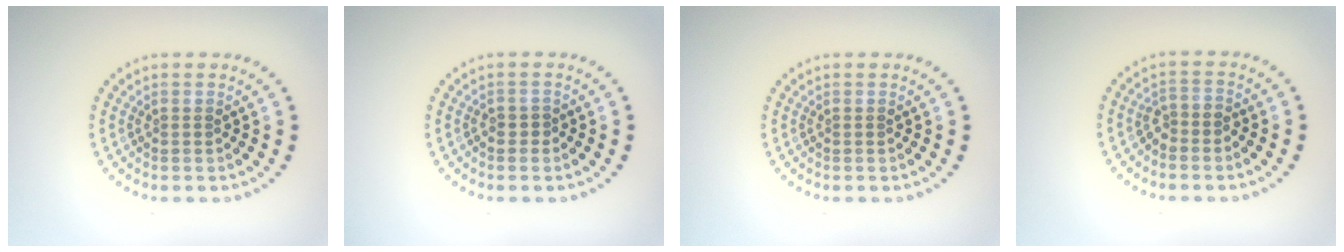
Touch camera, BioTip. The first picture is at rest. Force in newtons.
{"total": 0.8, "press": 0.5, "slide": 0.6}
{"total": 0.0}
{"total": 1.6, "press": 1.2, "slide": 1.0}